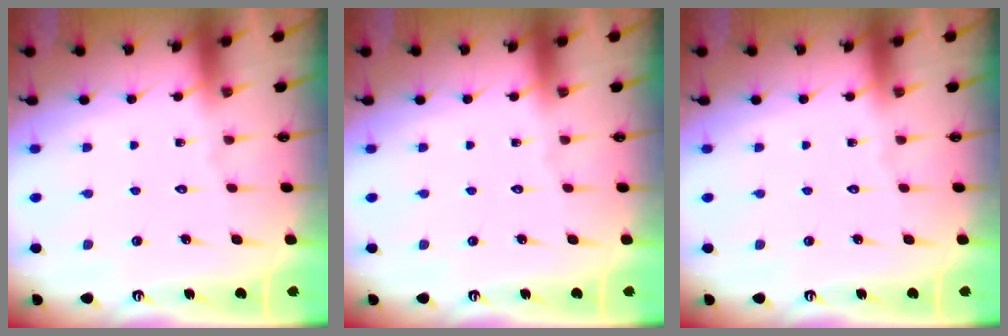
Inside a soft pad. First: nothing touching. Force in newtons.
{"total": 0.0}
{"total": 0.0}